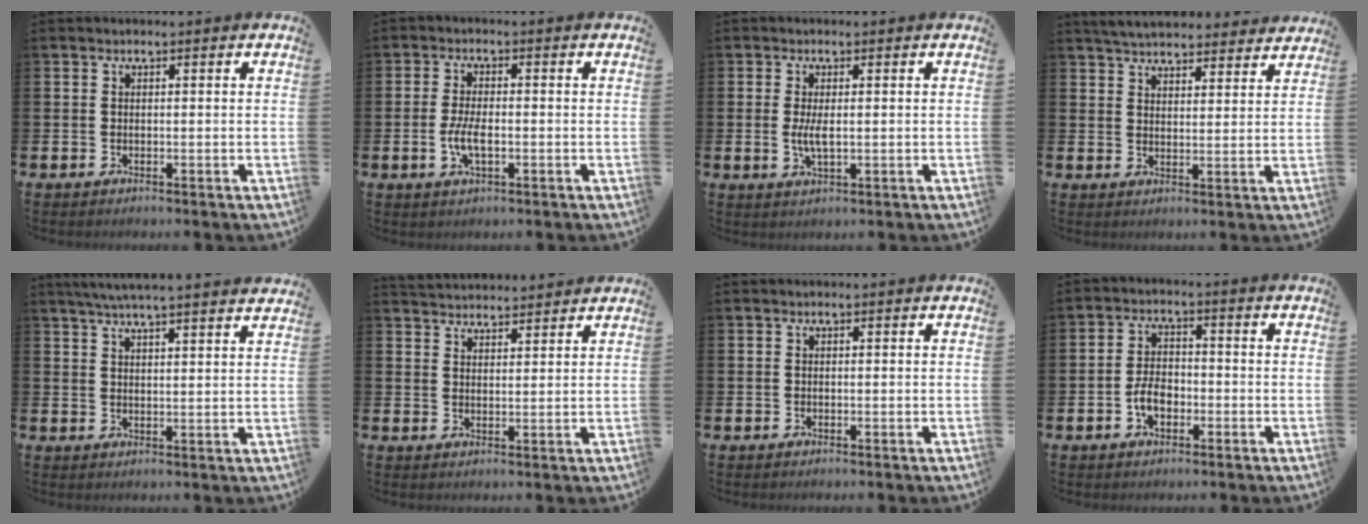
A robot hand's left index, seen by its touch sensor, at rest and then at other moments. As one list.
[{"total": 3.9, "force": [-0.8, 1.6, 3.5], "torque": [-0.062, -0.001, -0.018]}, {"total": 3.0, "force": [0.2, 1.1, 2.8], "torque": [-0.040, -0.003, -0.001]}, {"total": 5.0, "force": [4.9, 1.0, 0.5], "torque": [-0.022, -0.028, 0.086]}, {"total": 5.1, "force": [4.9, -0.6, 1.5], "torque": [-0.044, -0.018, 0.088]}, {"total": 3.5, "force": [3.5, 0.5, -0.1], "torque": [-0.002, -0.020, 0.063]}, {"total": 0.0}, {"total": 4.0, "force": [-1.5, 2.4, 2.8], "torque": [-0.044, 0.004, -0.030]}]